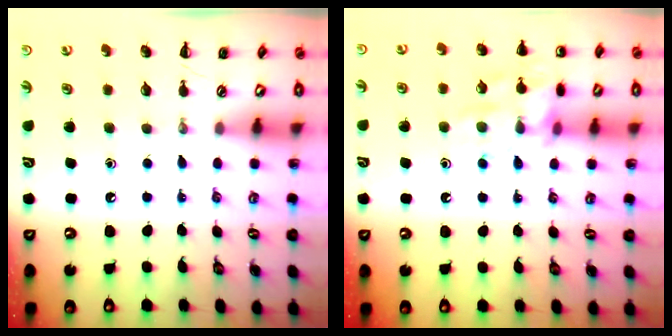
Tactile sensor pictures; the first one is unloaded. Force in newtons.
{"total": 11.5, "press": 11.4, "slide": 0.6}